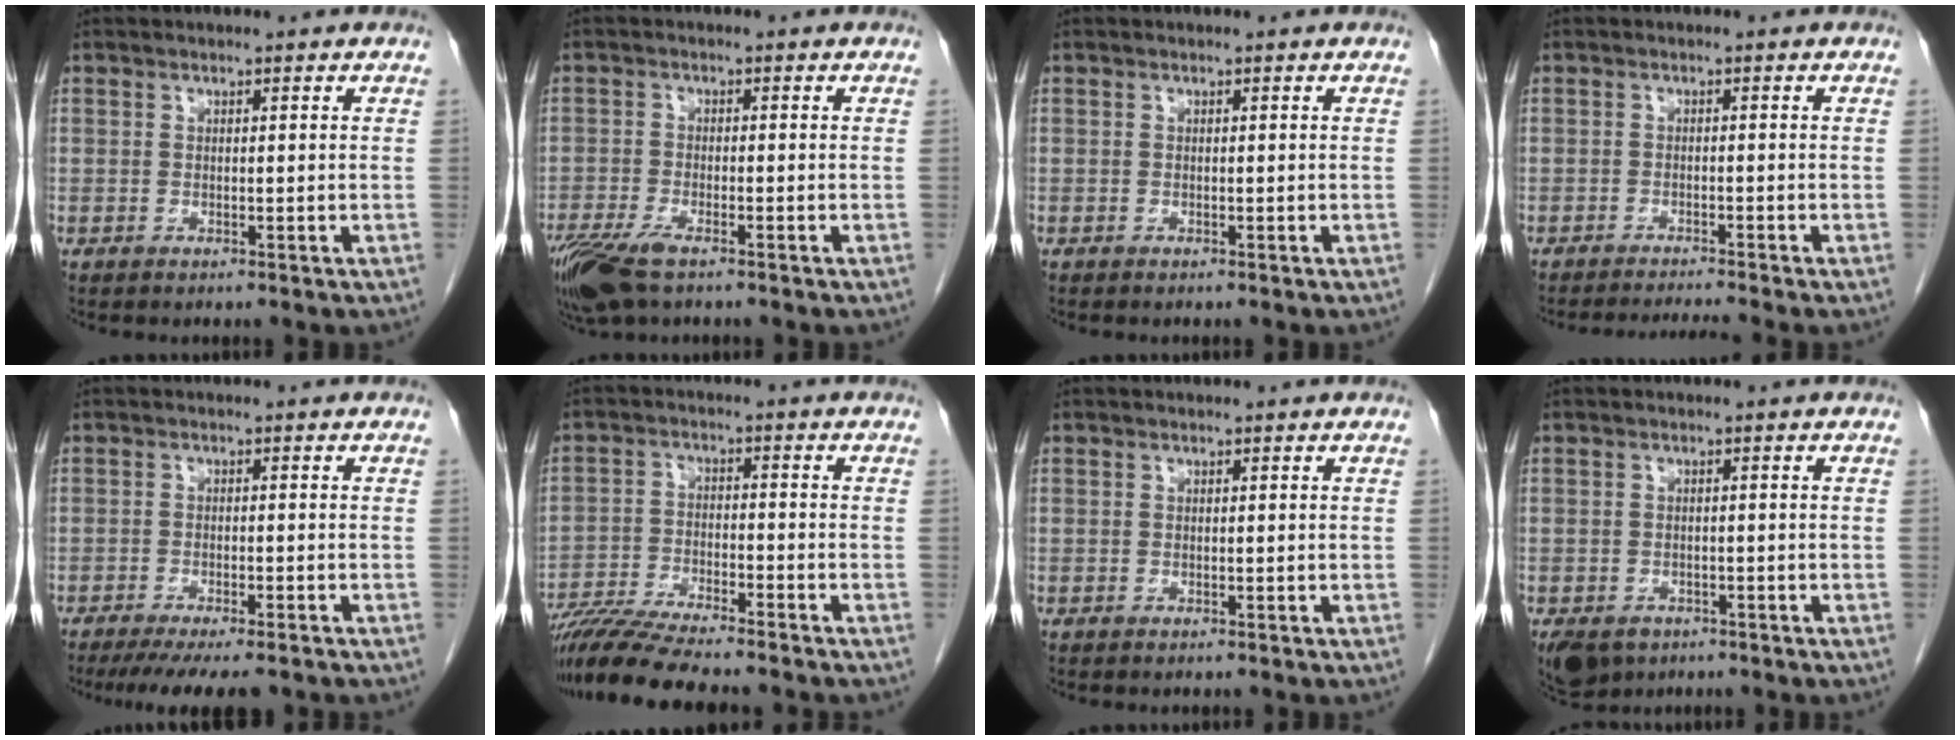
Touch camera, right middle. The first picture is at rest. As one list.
[{"total": 7.9, "force": [-5.4, 2.4, 5.2], "torque": [-0.103, -0.019, -0.098]}, {"total": 0.0}, {"total": 4.5, "force": [-4.1, -1.4, 1.2], "torque": [-0.015, -0.013, -0.065]}, {"total": 10.6, "force": [-8.8, 1.7, 5.6], "torque": [-0.072, -0.016, -0.123]}, {"total": 12.7, "force": [-11.1, 0.6, 6.2], "torque": [-0.103, -0.023, -0.182]}, {"total": 0.0}, {"total": 7.1, "force": [-4.3, 4.9, 2.6], "torque": [-0.056, -0.006, -0.064]}]